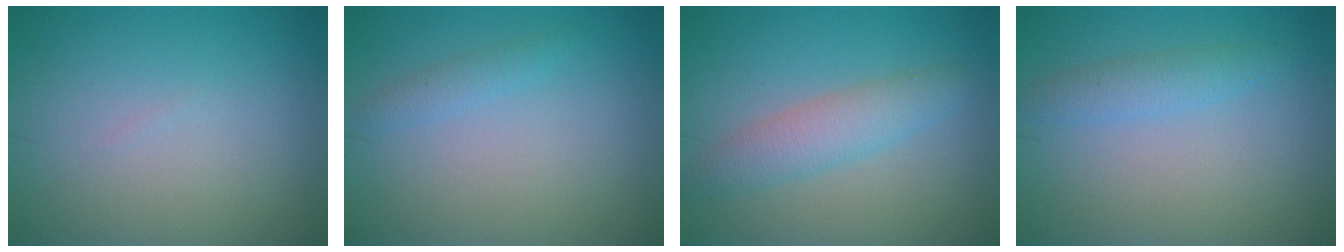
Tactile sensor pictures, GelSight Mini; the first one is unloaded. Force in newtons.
{"total": 1.1, "press": 1.1, "slide": 0.1}
{"total": 3.2, "press": 3.2, "slide": 0.3}
{"total": 2.0, "press": 1.9, "slide": 0.2}